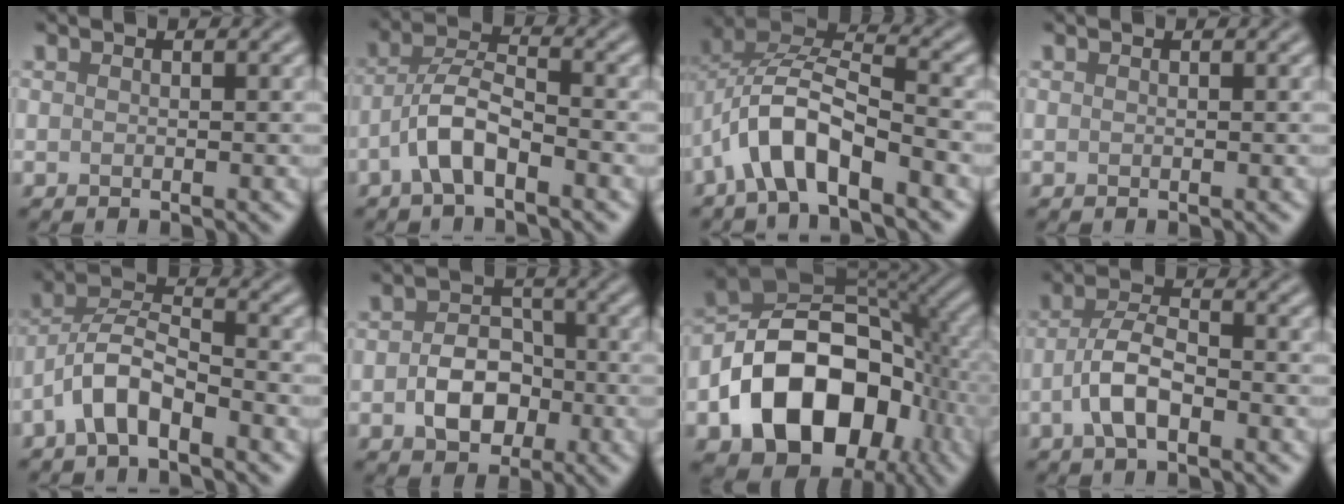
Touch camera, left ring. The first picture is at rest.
{"total": 4.3, "force": [-2.2, 1.5, 3.3], "torque": [-0.061, 0.015, -0.049]}
{"total": 7.0, "force": [-3.4, 2.8, 5.4], "torque": [-0.101, 0.014, -0.070]}
{"total": 0.0}
{"total": 4.5, "force": [-2.6, 1.7, 3.3], "torque": [-0.059, 0.018, -0.057]}
{"total": 4.6, "force": [-1.2, 3.4, 2.9], "torque": [-0.043, 0.003, -0.023]}
{"total": 14.3, "force": [-5.0, 9.7, 9.2], "torque": [-0.147, 0.001, -0.097]}
{"total": 4.2, "force": [-1.5, 1.8, 3.4], "torque": [-0.065, 0.010, -0.038]}